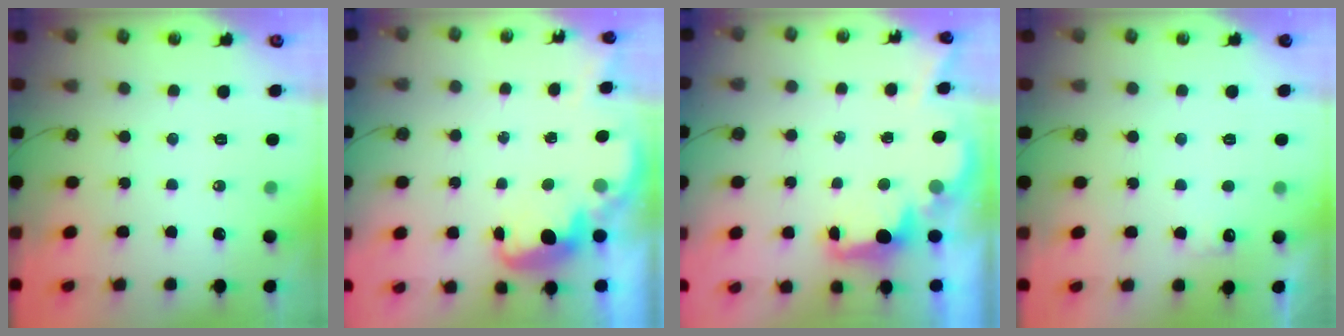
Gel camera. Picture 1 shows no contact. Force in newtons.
{"total": 3.1, "press": 3.0, "slide": 0.8}
{"total": 2.9, "press": 2.8, "slide": 0.5}
{"total": 5.0, "press": 4.9, "slide": 1.2}